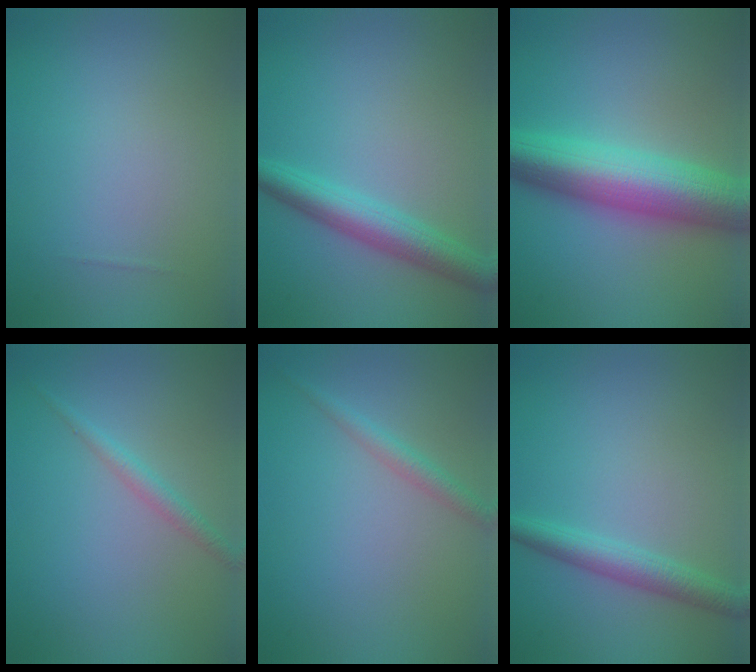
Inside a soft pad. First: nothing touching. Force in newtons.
{"total": 4.2, "press": 4.2, "slide": 0.1}
{"total": 9.5, "press": 9.5, "slide": 0.2}
{"total": 1.6, "press": 1.6, "slide": 0.1}
{"total": 1.7, "press": 1.7, "slide": 0.1}
{"total": 2.8, "press": 2.8, "slide": 0.0}